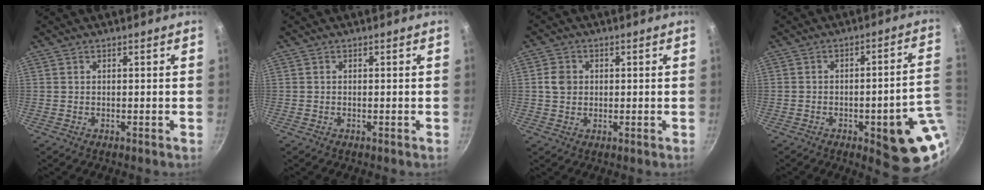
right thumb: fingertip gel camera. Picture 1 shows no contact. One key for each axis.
{"total": 0.0}
{"total": 3.7, "fx": 0.3, "fy": 3.2, "fz": 1.8, "tx": -0.021, "ty": 0.006, "tz": 0.001}
{"total": 16.0, "fx": -4.4, "fy": 4.7, "fz": 14.6, "tx": -0.135, "ty": 0.024, "tz": -0.054}